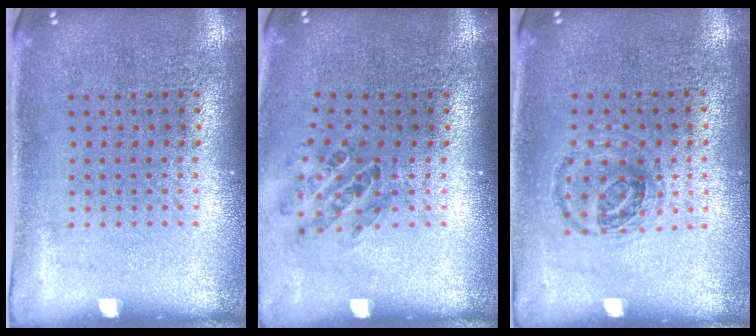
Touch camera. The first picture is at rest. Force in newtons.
{"total": 0.9, "press": 0.9, "slide": 0.1}
{"total": 0.9, "press": 0.8, "slide": 0.4}